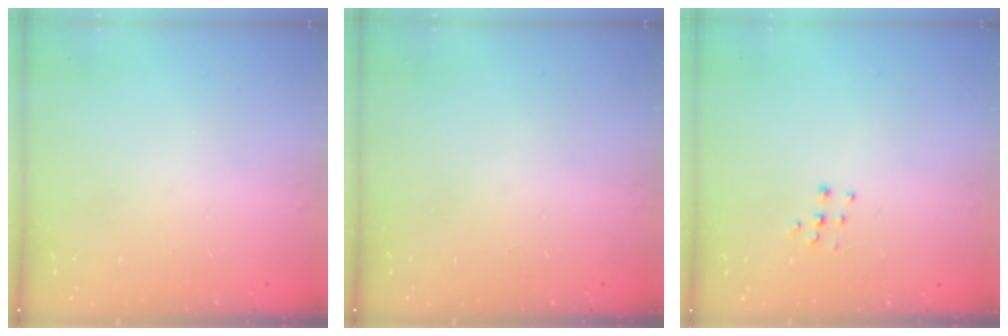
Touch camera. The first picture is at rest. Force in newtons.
{"total": 0.0}
{"total": 3.7, "press": 3.7, "slide": 0.2}